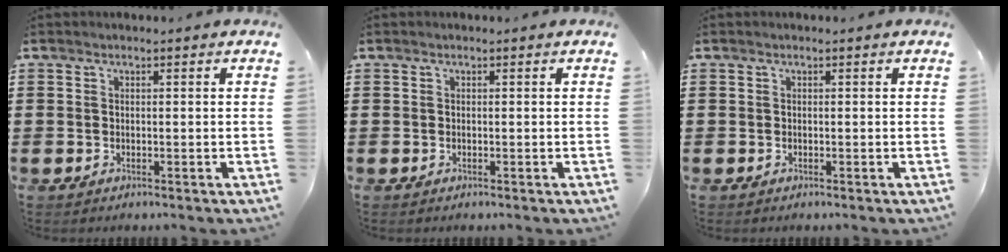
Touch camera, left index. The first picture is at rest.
{"total": 0.0}
{"total": 0.0}